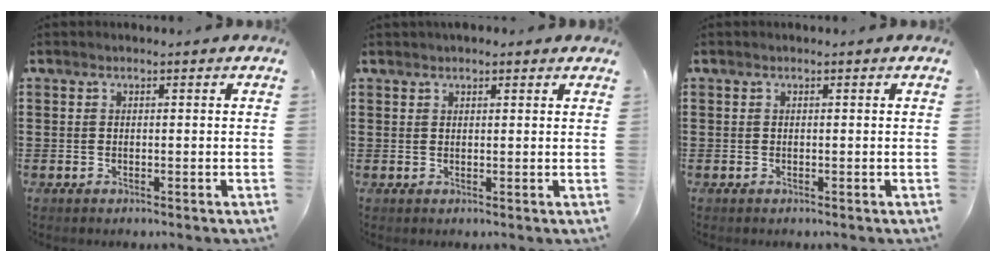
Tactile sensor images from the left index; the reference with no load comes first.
{"total": 1.3, "force": [1.2, 0.4, 0.5], "torque": [-0.011, 0.003, 0.022]}
{"total": 0.0}